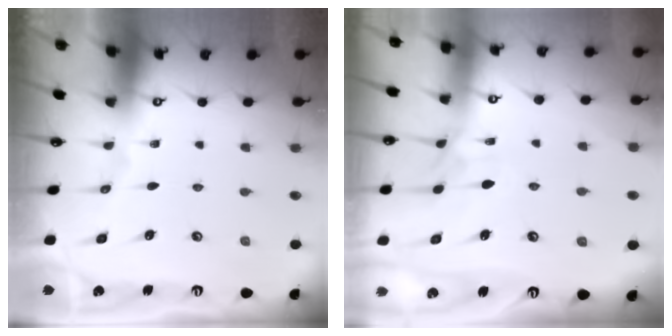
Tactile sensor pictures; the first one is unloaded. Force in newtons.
{"total": 1.1, "press": 0.3, "slide": 1.1}